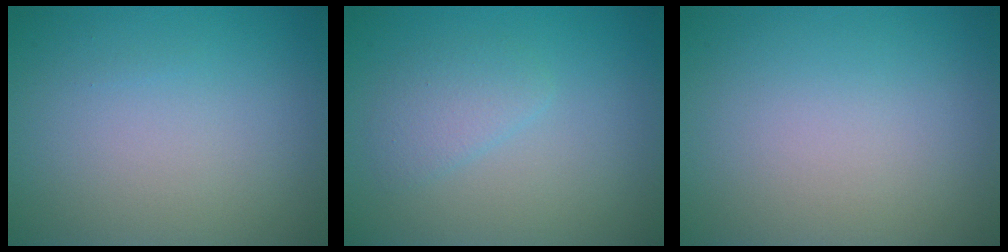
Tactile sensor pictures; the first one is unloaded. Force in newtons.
{"total": 1.8, "press": 1.8, "slide": 0.1}
{"total": 0.0}